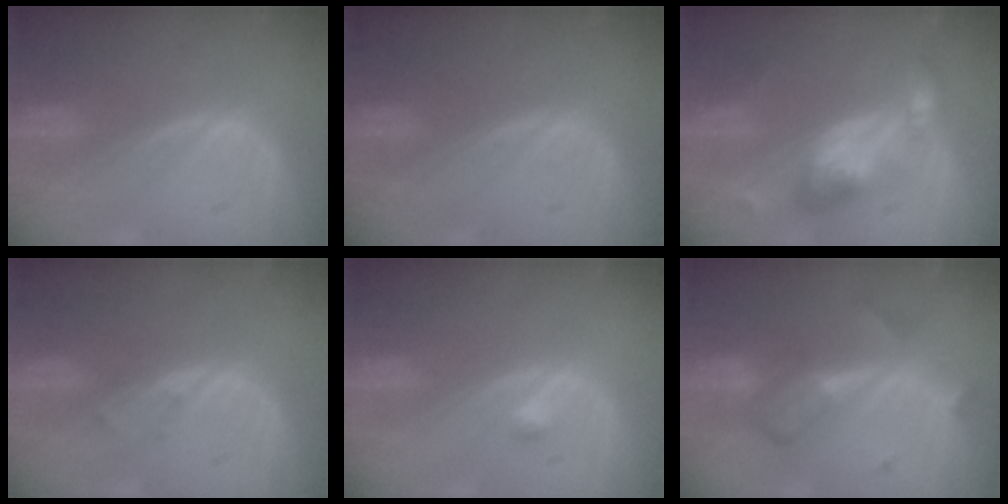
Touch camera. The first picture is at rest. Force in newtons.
{"total": 0.0}
{"total": 6.2, "press": 6.1, "slide": 1.0}
{"total": 1.1, "press": 0.8, "slide": 0.7}
{"total": 1.0, "press": 1.0, "slide": 0.1}
{"total": 5.8, "press": 5.4, "slide": 2.2}